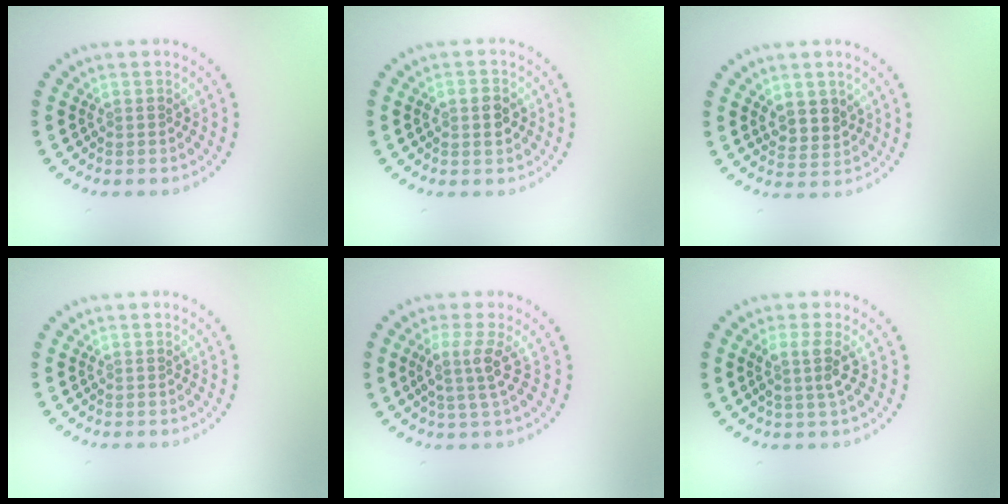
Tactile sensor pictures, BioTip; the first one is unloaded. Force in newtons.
{"total": 2.5, "press": 2.5, "slide": 0.1}
{"total": 2.5, "press": 2.3, "slide": 1.0}
{"total": 0.0}
{"total": 2.7, "press": 2.1, "slide": 1.8}
{"total": 2.2, "press": 1.7, "slide": 1.3}